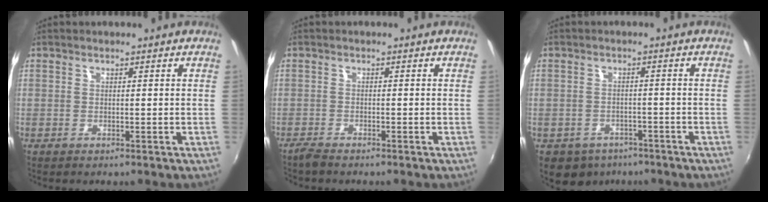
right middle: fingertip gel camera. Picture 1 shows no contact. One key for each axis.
{"total": 2.0, "fx": -1.9, "fy": 0.1, "fz": 0.7, "tx": -0.020, "ty": -0.006, "tz": -0.038}
{"total": 8.9, "fx": -5.6, "fy": 6.3, "fz": 3.0, "tx": -0.083, "ty": -0.001, "tz": -0.069}